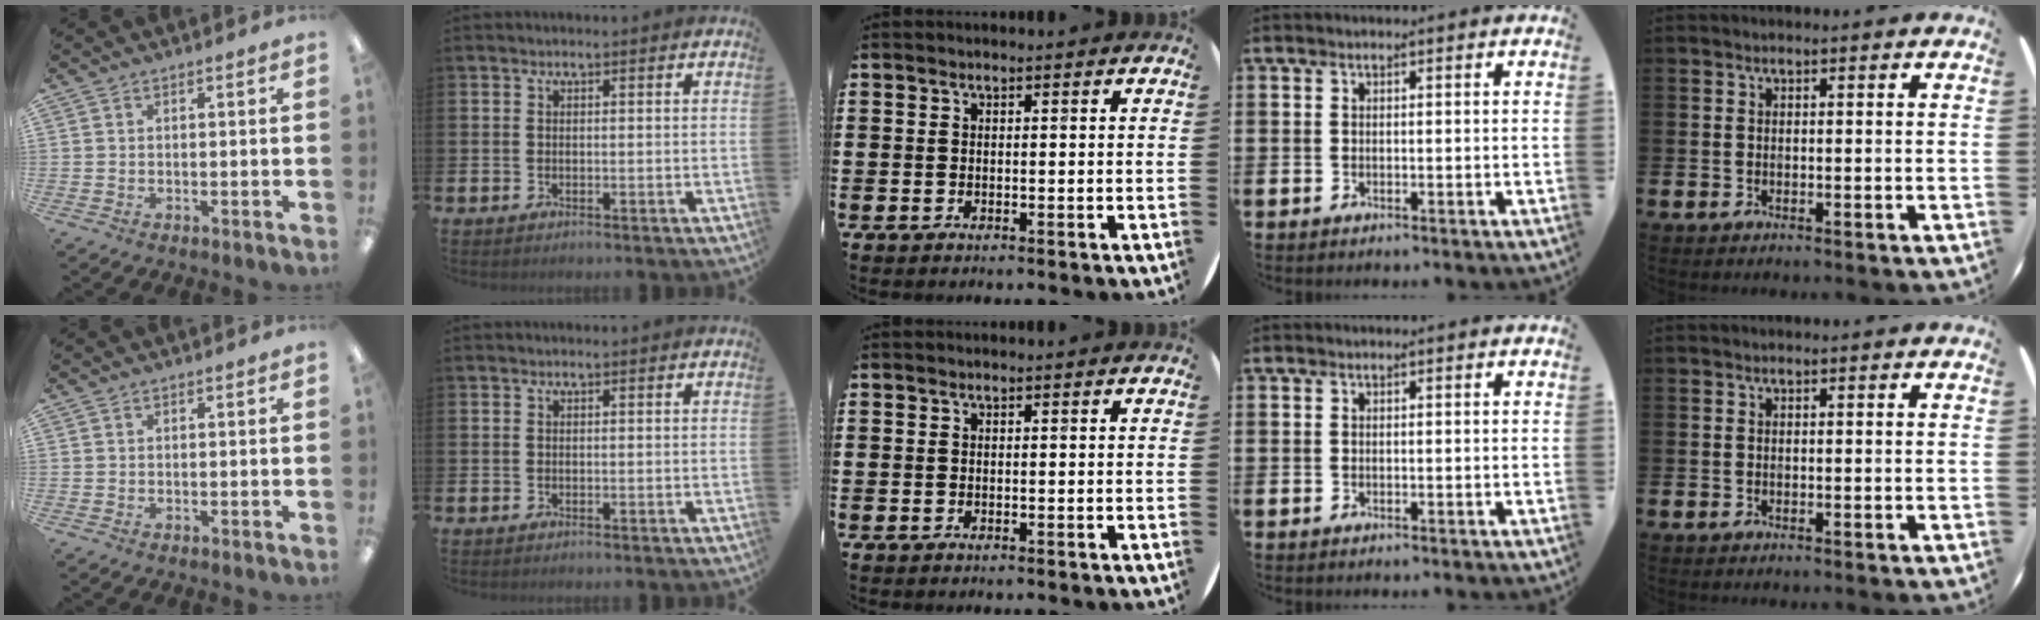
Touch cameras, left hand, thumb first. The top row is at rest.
{}